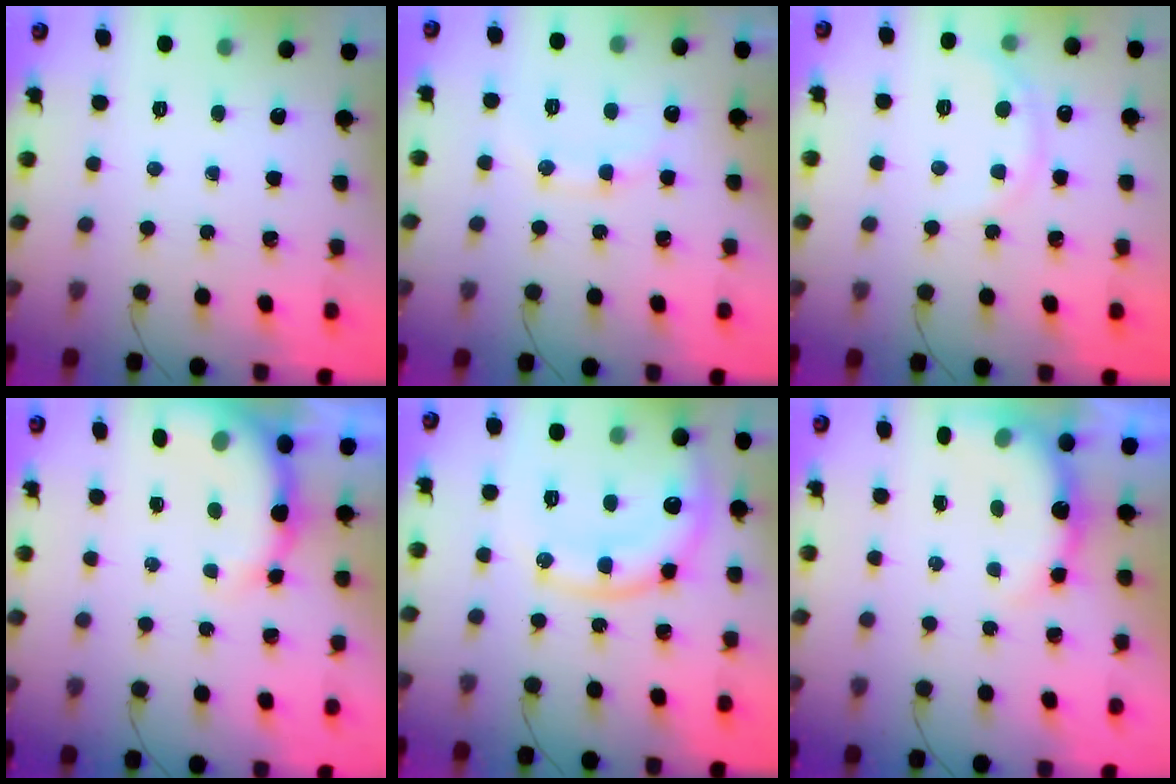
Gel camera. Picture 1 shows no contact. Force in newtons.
{"total": 10.3, "press": 10.2, "slide": 1.1}
{"total": 4.4, "press": 4.3, "slide": 0.9}
{"total": 8.6, "press": 8.6, "slide": 0.4}
{"total": 14.0, "press": 13.9, "slide": 1.6}
{"total": 9.1, "press": 9.0, "slide": 1.3}